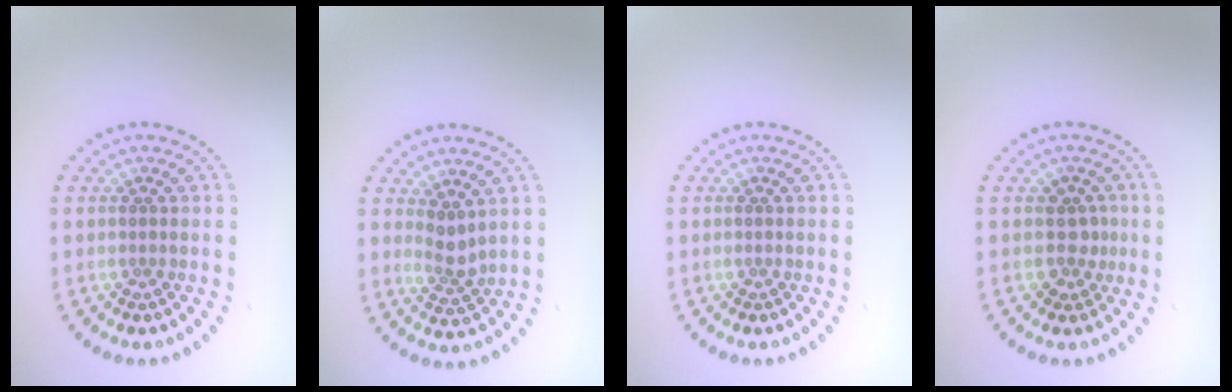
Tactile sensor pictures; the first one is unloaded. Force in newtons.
{"total": 1.9, "press": 1.5, "slide": 1.2}
{"total": 0.0}
{"total": 1.7, "press": 1.3, "slide": 1.0}